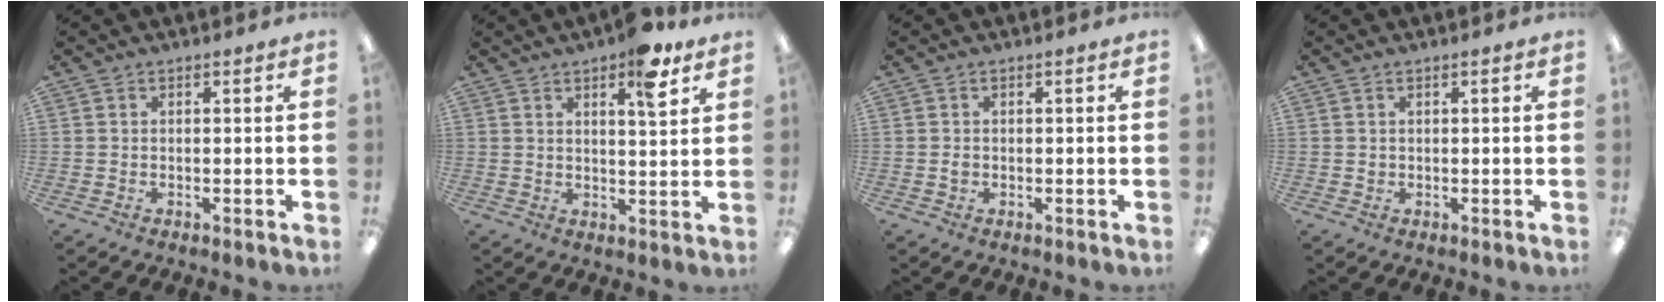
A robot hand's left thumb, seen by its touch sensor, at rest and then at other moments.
{"total": 8.6, "force": [5.3, 2.6, 6.2], "torque": [-0.078, -0.023, 0.082]}
{"total": 1.0, "force": [-0.1, 0.7, 0.7], "torque": [-0.015, 0.004, -0.003]}
{"total": 0.6, "force": [0.2, 0.5, 0.3], "torque": [-0.008, 0.004, 0.002]}